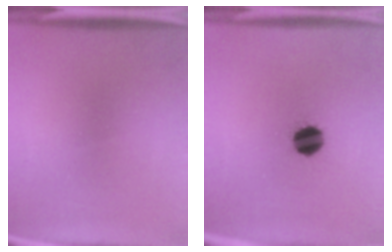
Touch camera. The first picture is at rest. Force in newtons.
{"total": 6.9}